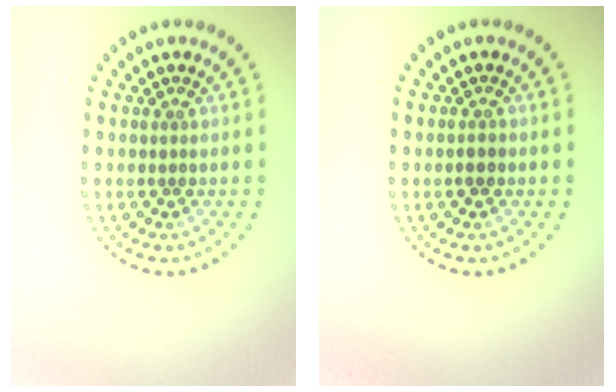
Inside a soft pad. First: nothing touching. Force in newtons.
{"total": 0.8, "press": 0.8, "slide": 0.2}